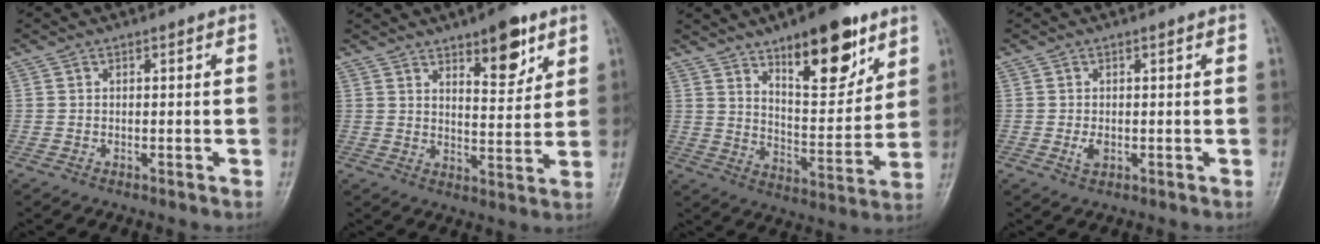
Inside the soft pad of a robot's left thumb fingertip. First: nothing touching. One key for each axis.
{"total": 9.2, "fx": 5.6, "fy": 3.6, "fz": 6.4, "tx": -0.069, "ty": -0.036, "tz": 0.084}
{"total": 17.1, "fx": 10.2, "fy": 6.7, "fz": 11.9, "tx": -0.132, "ty": -0.063, "tz": 0.165}
{"total": 1.9, "fx": -0.2, "fy": 1.2, "fz": 1.5, "tx": -0.029, "ty": -0.004, "tz": -0.004}